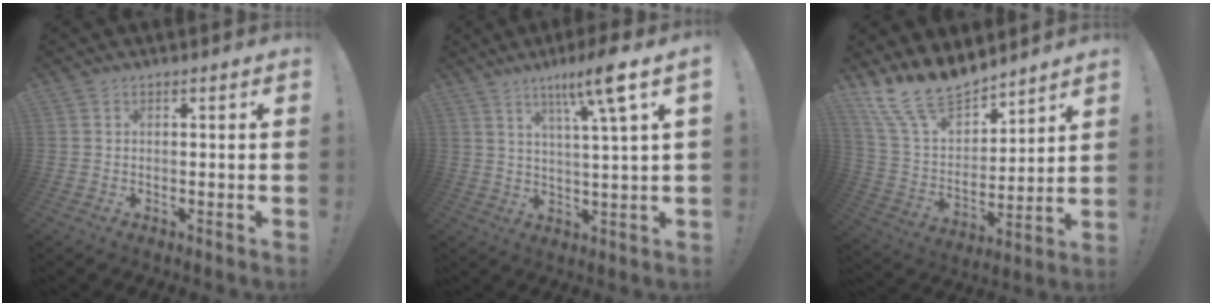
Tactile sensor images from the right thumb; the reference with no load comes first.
{"total": 11.1, "force": [6.0, -0.3, 9.4], "torque": [-0.154, -0.028, 0.085]}
{"total": 17.1, "force": [14.2, 6.9, 6.6], "torque": [-0.141, -0.110, 0.268]}